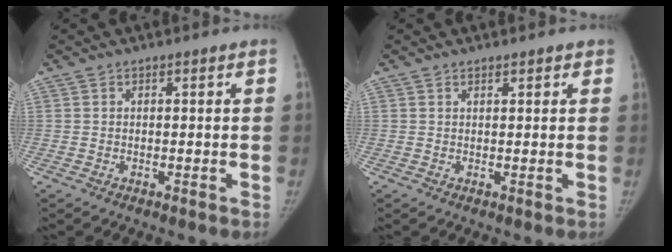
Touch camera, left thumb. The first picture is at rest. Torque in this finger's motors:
{"motor_torque": [-0.12, 0.03, -0.20, 0.03, -0.05]}